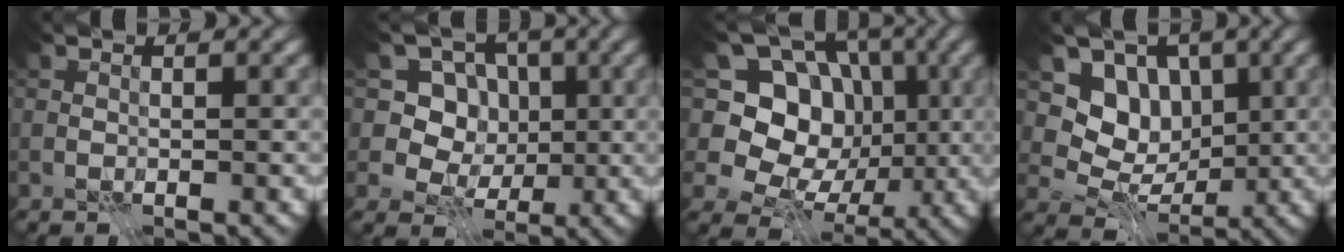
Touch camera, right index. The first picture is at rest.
{"total": 6.6, "force": [1.1, 5.8, 2.9], "torque": [-0.036, 0.005, 0.001]}
{"total": 11.8, "force": [0.9, 10.1, 5.9], "torque": [-0.109, 0.033, -0.021]}
{"total": 6.6, "force": [1.7, 5.2, 3.6], "torque": [-0.050, -0.007, 0.008]}